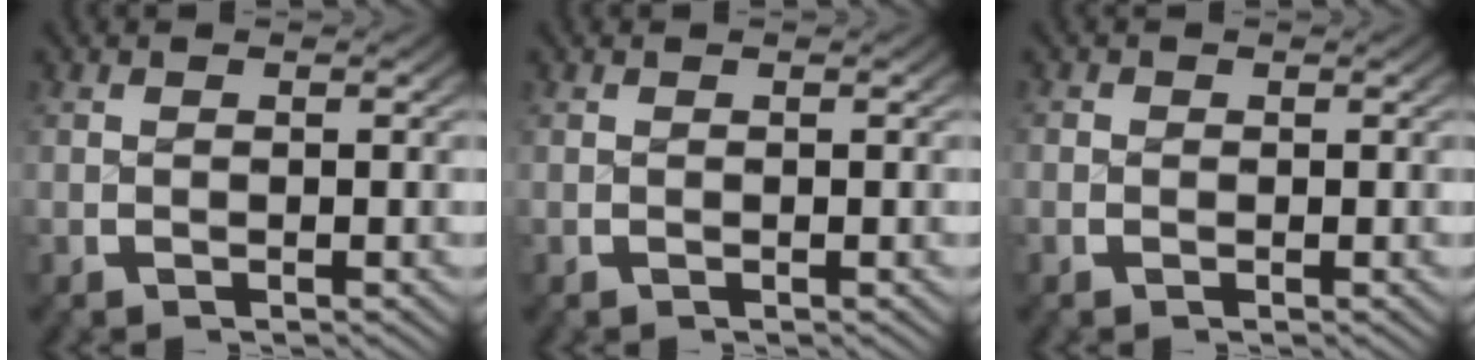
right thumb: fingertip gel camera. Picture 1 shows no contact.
{"total": 0.0}
{"total": 0.5, "force": [-0.2, 0.4, -0.3], "torque": [0.005, -0.006, -0.005]}